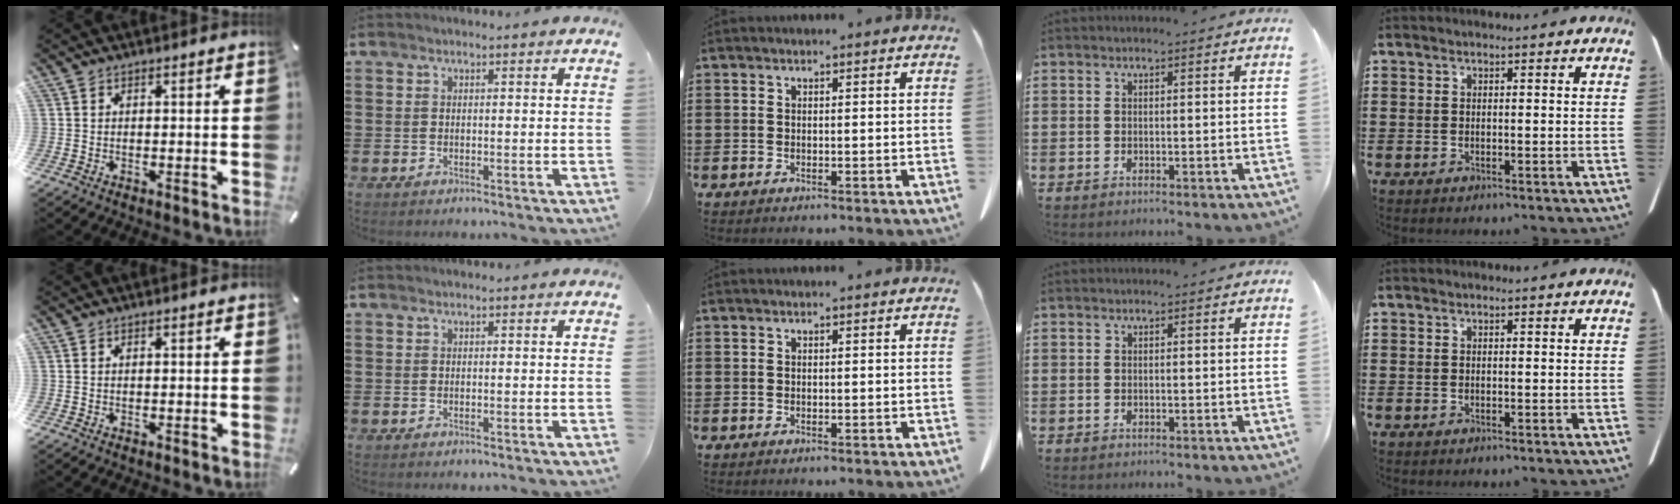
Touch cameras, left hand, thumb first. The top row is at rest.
{}